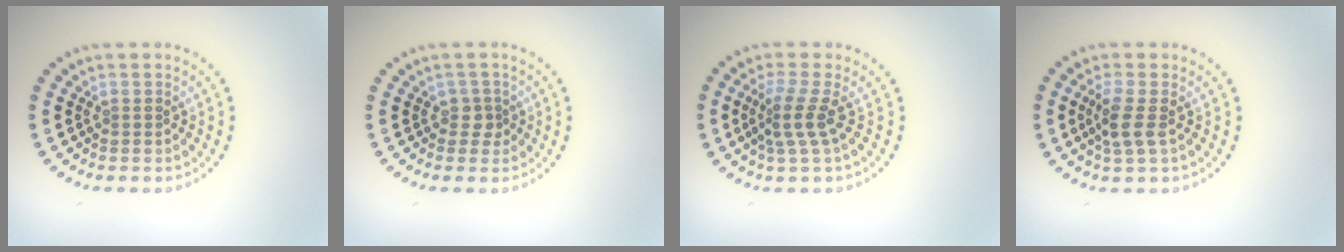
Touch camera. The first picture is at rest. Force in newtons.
{"total": 1.4, "press": 1.1, "slide": 0.9}
{"total": 2.8, "press": 1.9, "slide": 2.0}
{"total": 2.4, "press": 2.1, "slide": 1.1}